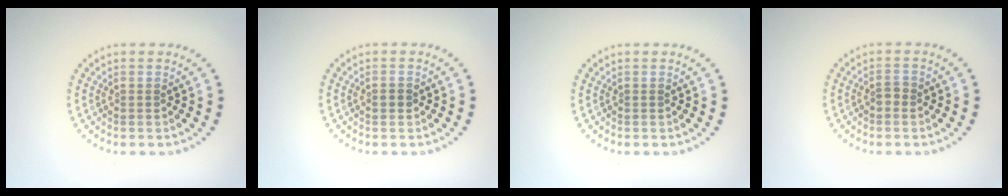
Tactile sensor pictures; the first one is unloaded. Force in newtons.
{"total": 1.2, "press": 1.2, "slide": 0.1}
{"total": 0.0}
{"total": 1.1, "press": 1.0, "slide": 0.2}